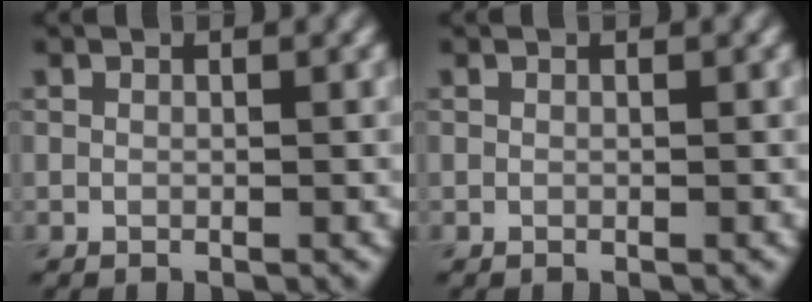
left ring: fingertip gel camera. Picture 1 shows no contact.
{"total": 0.0}